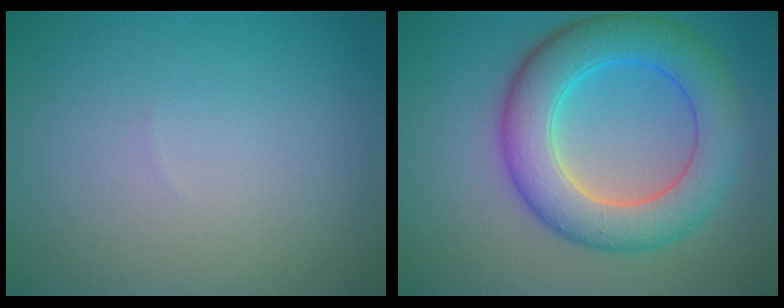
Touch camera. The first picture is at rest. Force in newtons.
{"total": 7.9, "press": 7.9, "slide": 0.2}